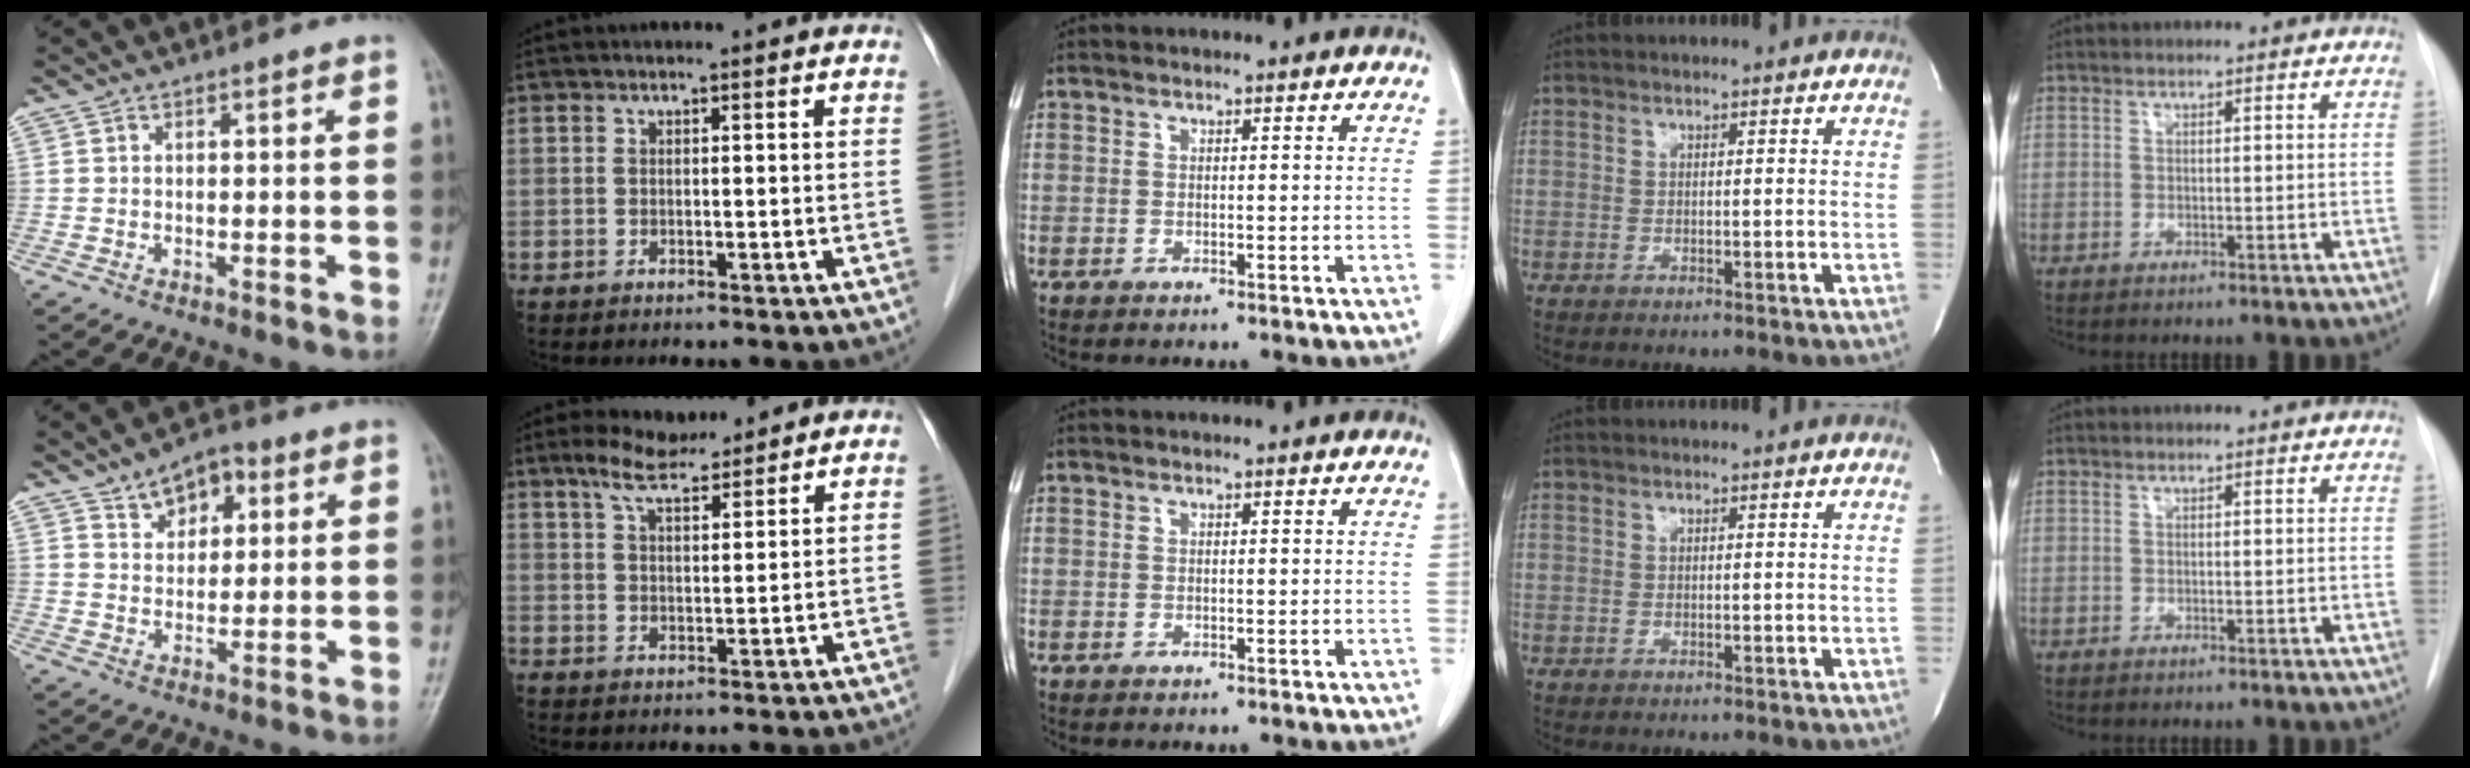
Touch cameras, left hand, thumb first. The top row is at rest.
{"thumb": {"total": 7.2, "force": [3.7, 4.6, 4.1], "torque": [-0.027, -0.012, 0.055]}, "index": {"total": 5.9, "force": [5.0, 1.3, 2.9], "torque": [-0.066, 0.017, 0.093]}}